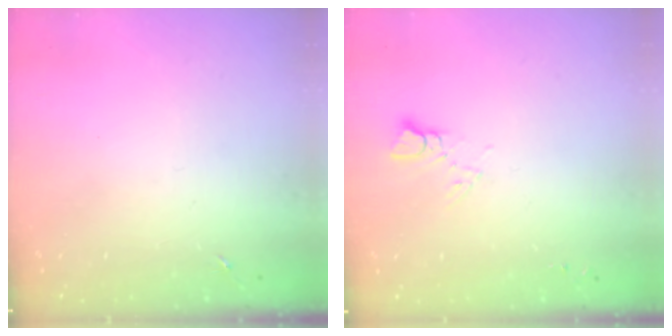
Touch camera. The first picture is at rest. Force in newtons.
{"total": 4.1, "press": 4.1, "slide": 0.4}